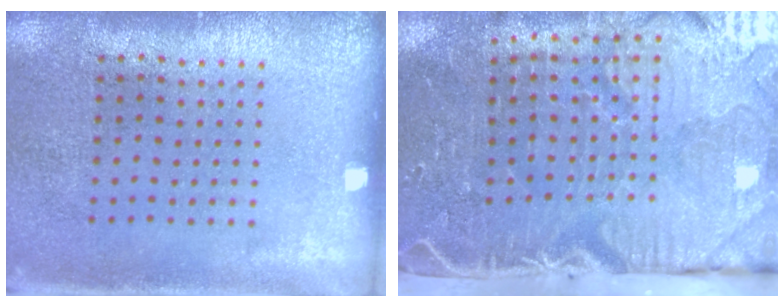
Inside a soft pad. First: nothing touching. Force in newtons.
{"total": 5.3, "press": 4.2, "slide": 3.2}